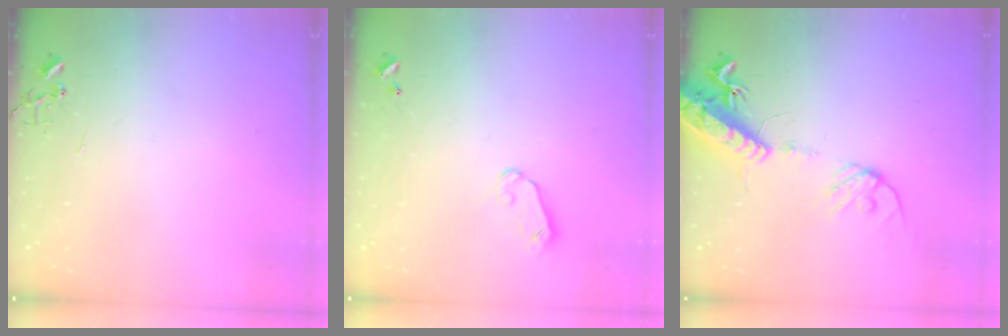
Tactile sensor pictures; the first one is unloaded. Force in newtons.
{"total": 5.9, "press": 5.9, "slide": 0.6}
{"total": 16.1, "press": 15.7, "slide": 3.6}